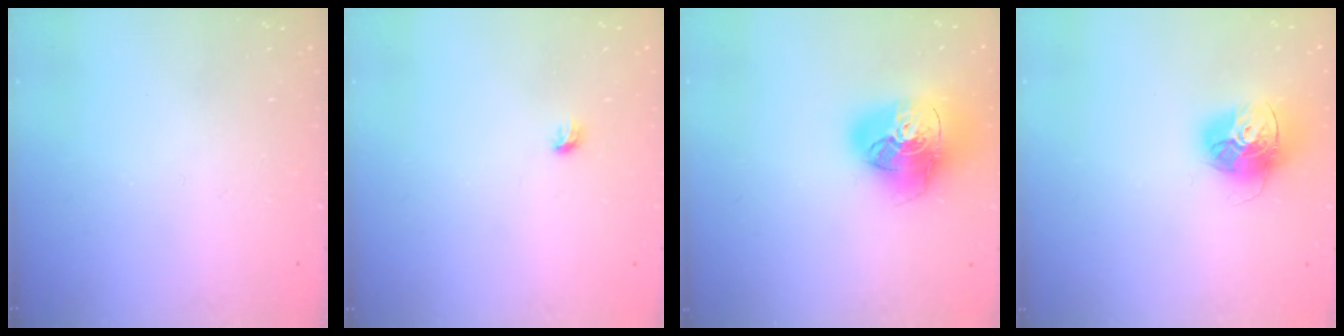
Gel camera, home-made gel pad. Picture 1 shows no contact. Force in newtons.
{"total": 3.6, "press": 3.5, "slide": 1.0}
{"total": 21.8, "press": 21.6, "slide": 2.6}
{"total": 14.9, "press": 14.9, "slide": 1.6}